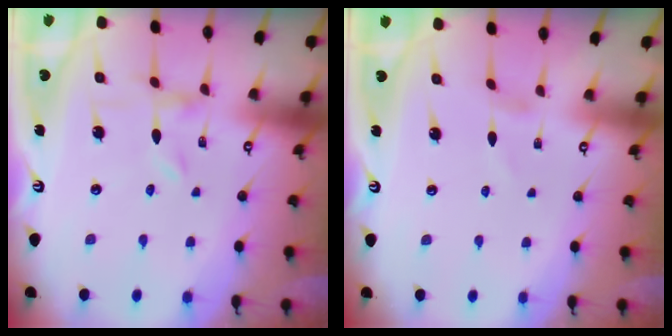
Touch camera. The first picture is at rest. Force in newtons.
{"total": 1.1, "press": 1.1, "slide": 0.1}